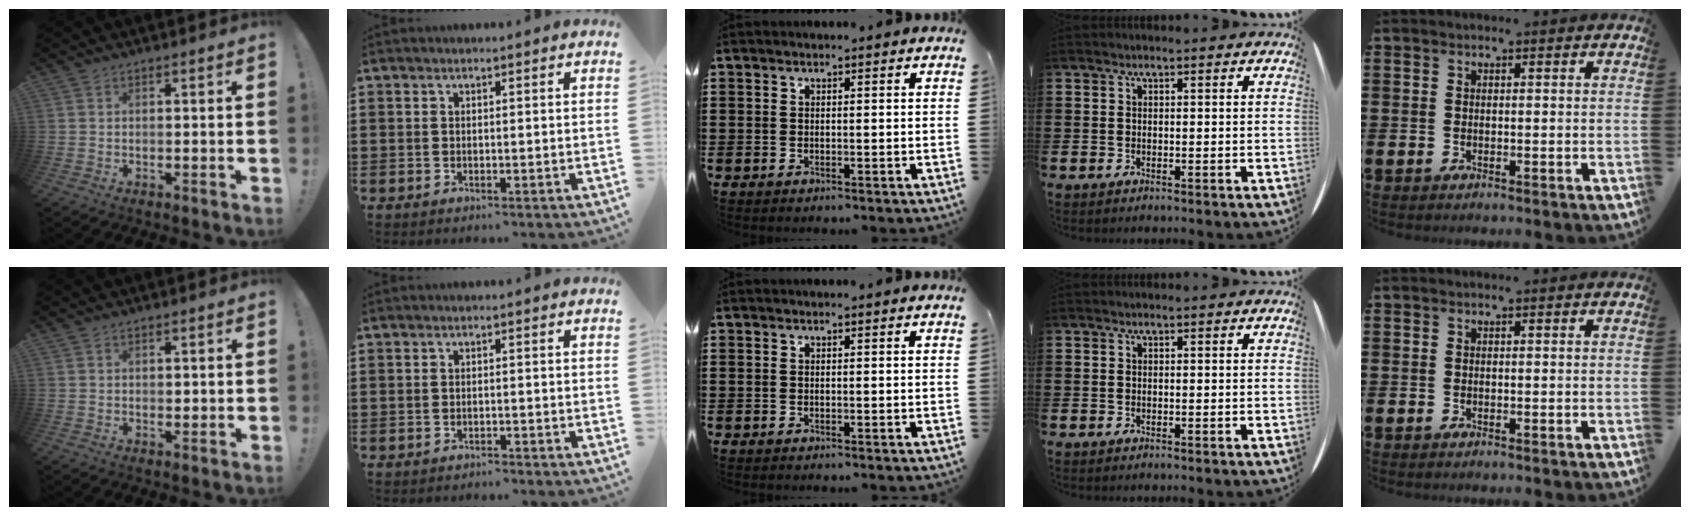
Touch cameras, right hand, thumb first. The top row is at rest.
{"thumb": {"total": 0.8, "force": [0.3, 0.7, 0.2], "torque": [0.001, 0.001, 0.004]}, "index": {"total": 0.7, "force": [-0.7, 0.1, -0.1], "torque": [0.000, 0.001, -0.016]}}